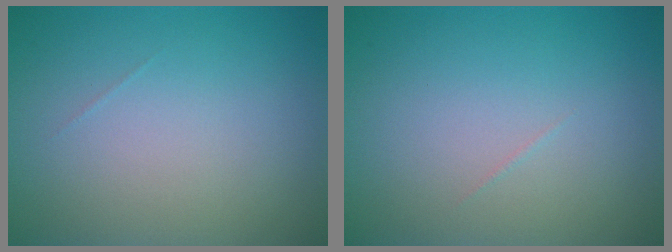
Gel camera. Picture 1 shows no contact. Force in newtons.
{"total": 0.0}